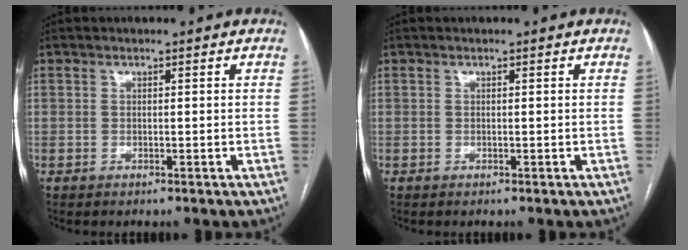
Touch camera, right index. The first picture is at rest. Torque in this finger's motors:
{"motor_torque": [0.00, 0.00, 0.00, 0.00]}